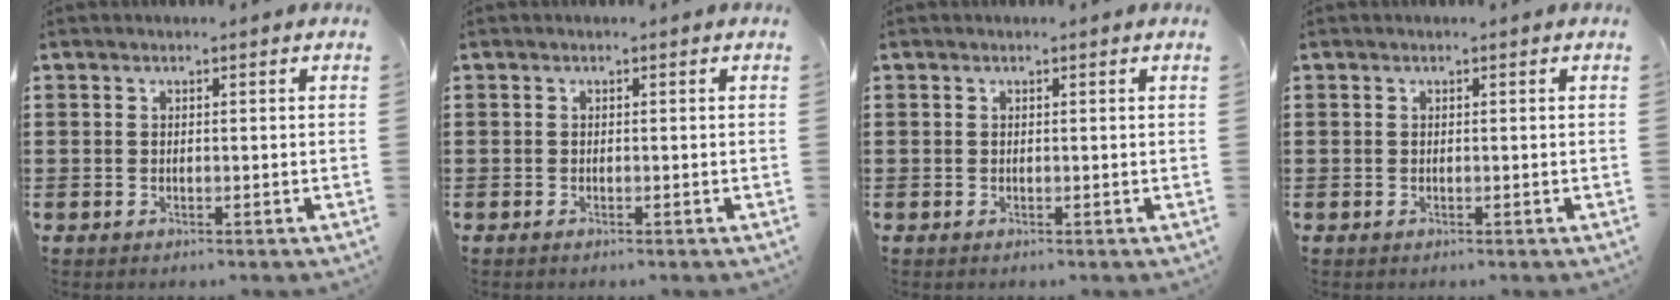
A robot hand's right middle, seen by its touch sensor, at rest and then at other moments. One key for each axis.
{"total": 0.0}
{"total": 0.0}
{"total": 0.0}